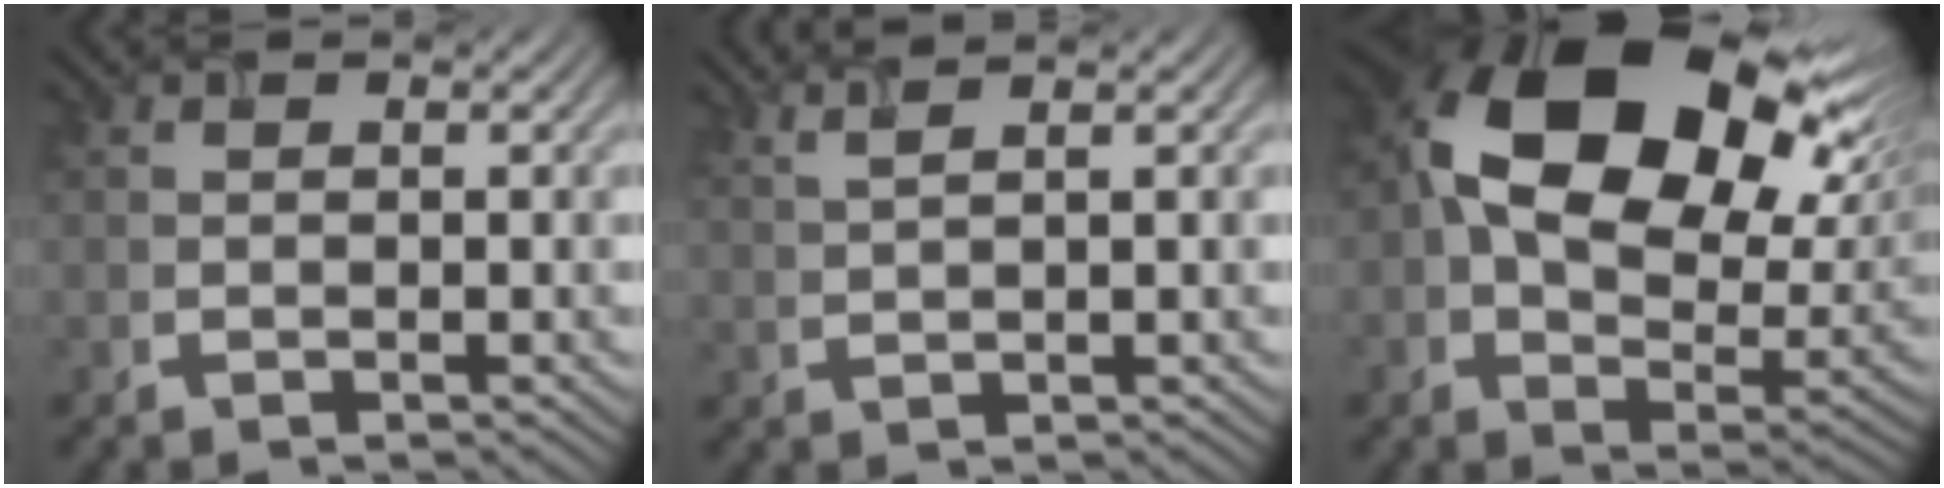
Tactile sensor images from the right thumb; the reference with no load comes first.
{"total": 3.3, "force": [2.2, 0.7, 2.4], "torque": [-0.034, 0.011, 0.027]}
{"total": 20.0, "force": [6.6, 12.1, 14.5], "torque": [-0.285, 0.004, 0.126]}